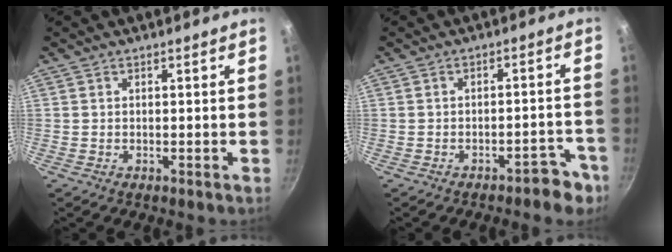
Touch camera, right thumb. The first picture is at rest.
{"total": 5.5, "force": [-4.0, 2.3, 3.1], "torque": [-0.025, 0.044, -0.046]}